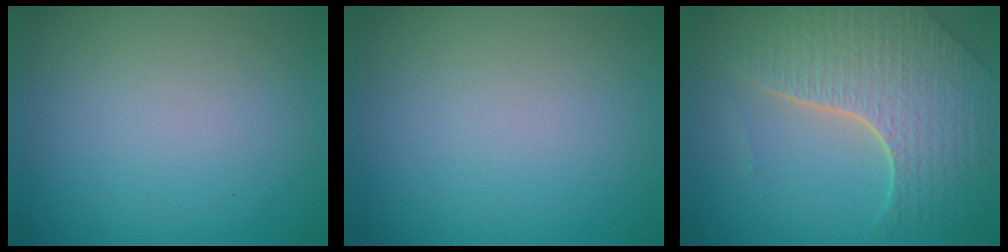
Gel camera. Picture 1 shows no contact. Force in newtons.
{"total": 0.0}
{"total": 6.8, "press": 4.9, "slide": 4.7}